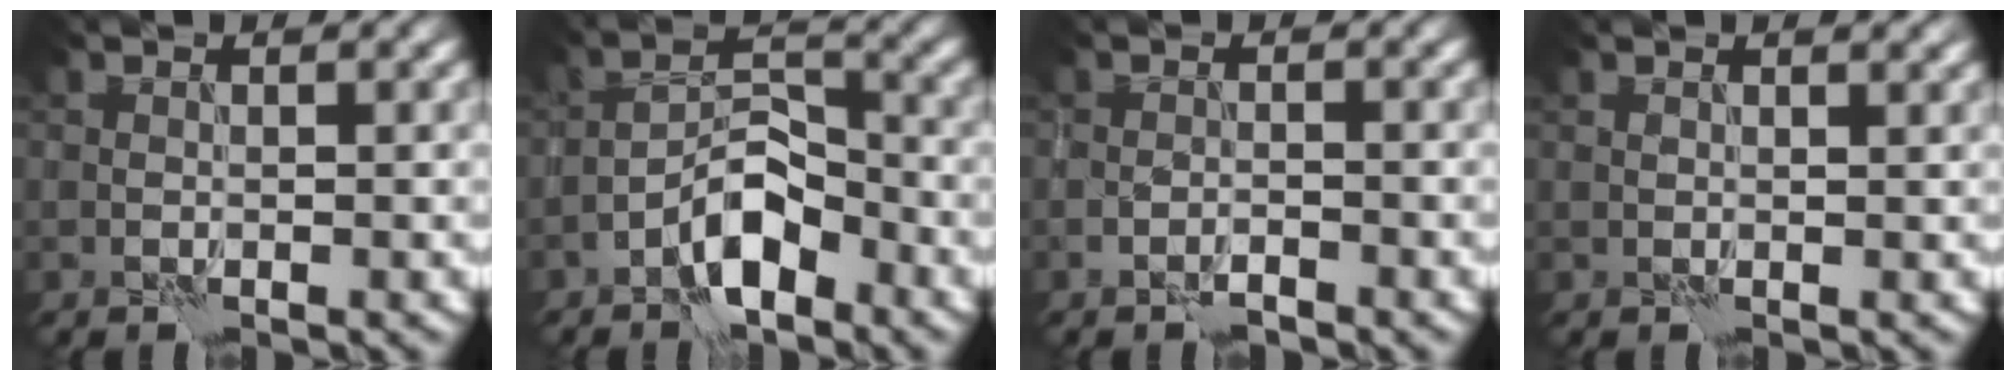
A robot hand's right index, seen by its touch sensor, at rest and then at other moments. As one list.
[{"total": 4.9, "force": [-3.0, 2.0, 3.3], "torque": [-0.050, 0.015, -0.060]}, {"total": 1.6, "force": [-1.3, 0.4, 0.8], "torque": [-0.014, 0.003, -0.028]}, {"total": 1.1, "force": [0.9, 0.2, 0.6], "torque": [-0.010, -0.001, 0.009]}]